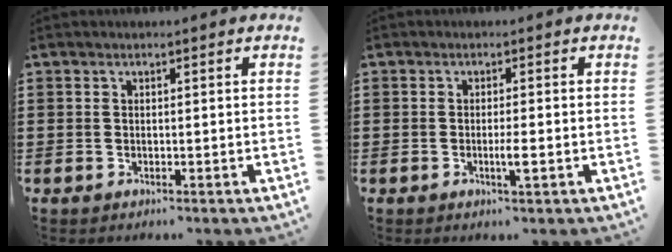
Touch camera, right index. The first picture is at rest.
{"total": 2.3, "force": [-0.8, 0.2, 2.2], "torque": [-0.044, -0.004, -0.016]}